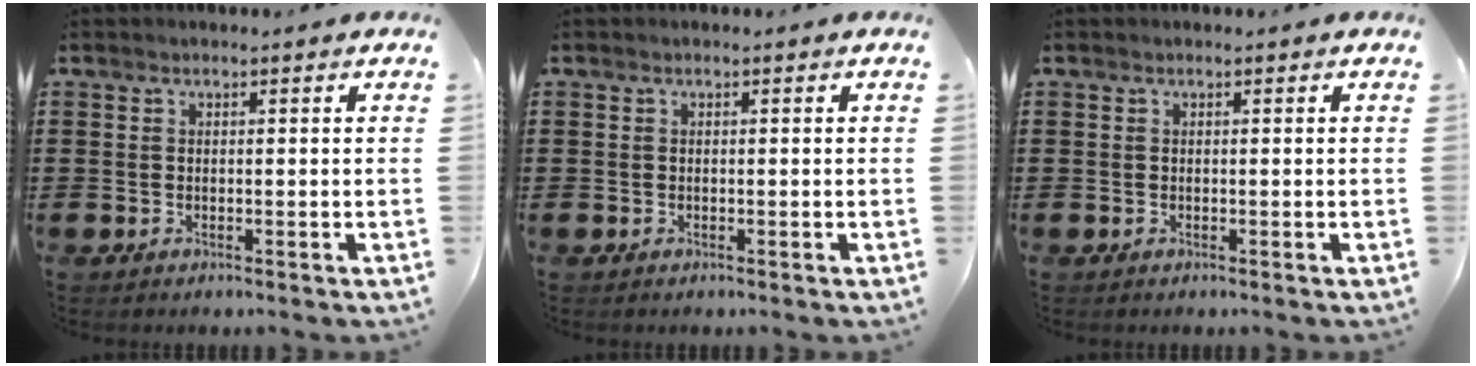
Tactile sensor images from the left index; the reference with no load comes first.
{"total": 0.0}
{"total": 0.0}